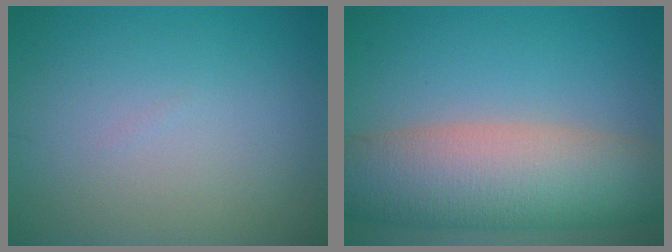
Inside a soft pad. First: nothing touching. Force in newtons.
{"total": 10.8, "press": 10.7, "slide": 0.5}